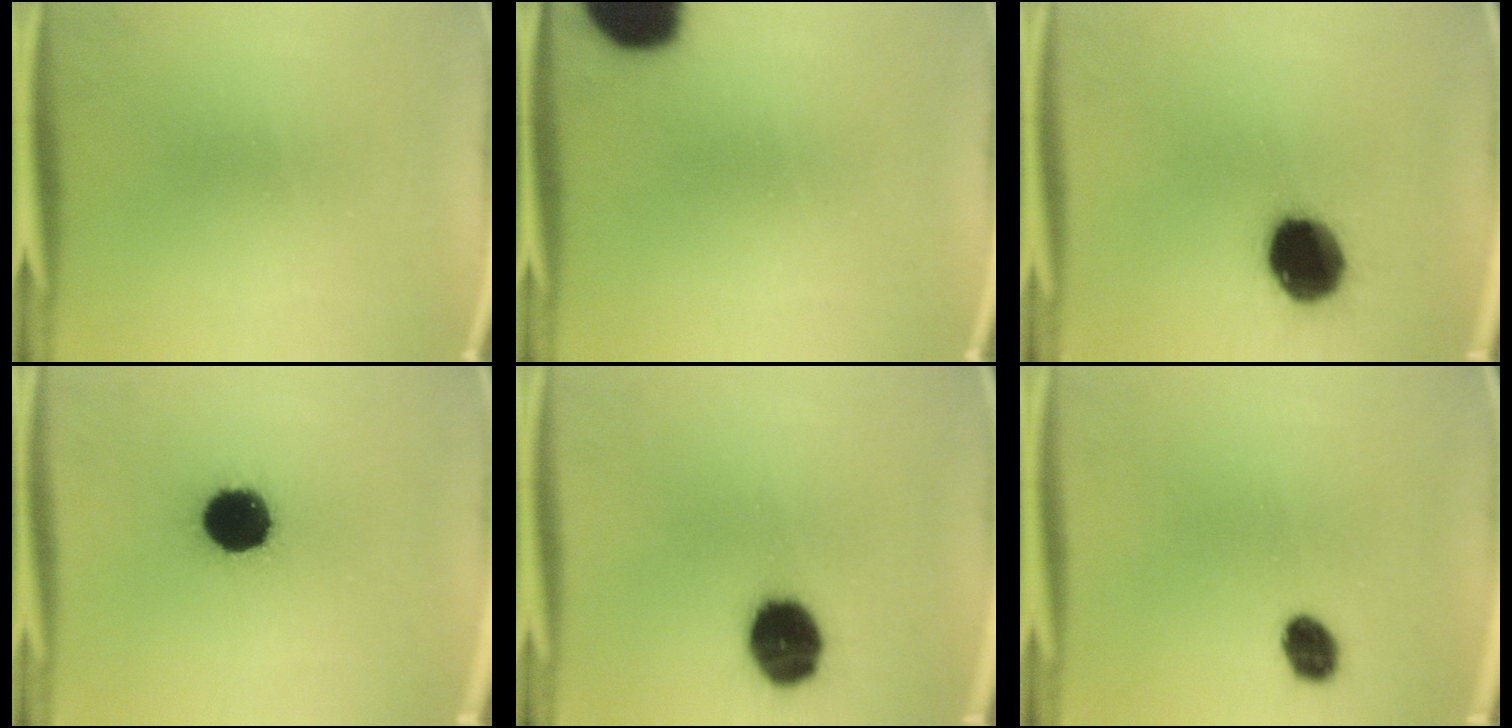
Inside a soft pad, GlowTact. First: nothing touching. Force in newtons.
{"total": 17.2}
{"total": 16.8}
{"total": 15.6}
{"total": 14.4}
{"total": 5.6}